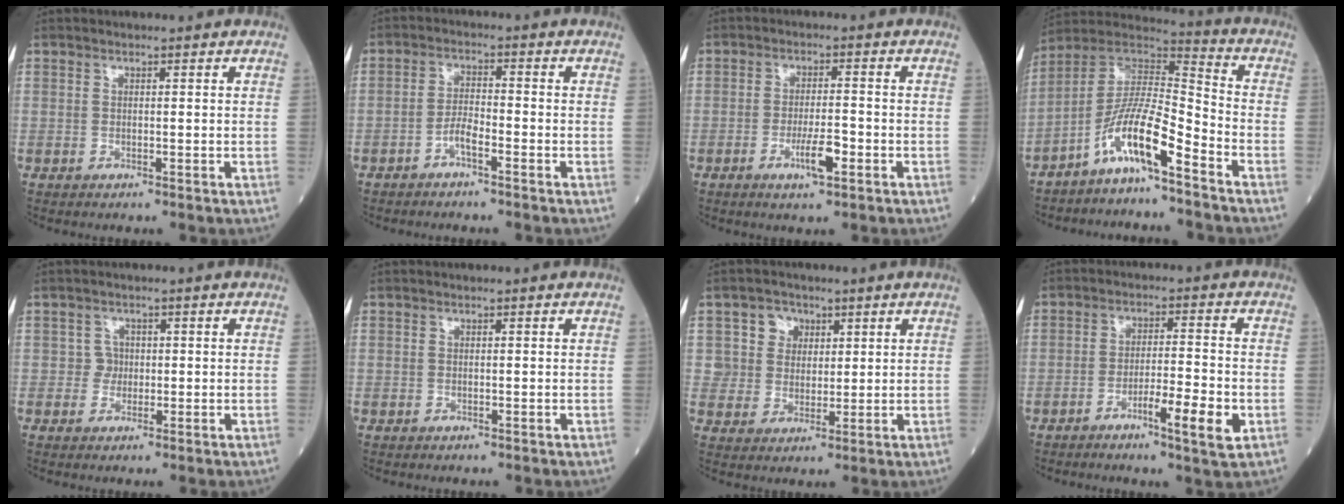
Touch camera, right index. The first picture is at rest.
{"total": 3.0, "force": [-1.9, 0.6, 2.3], "torque": [-0.041, 0.008, -0.037]}
{"total": 4.8, "force": [-2.1, 0.8, 4.3], "torque": [-0.079, -0.002, -0.037]}
{"total": 11.1, "force": [-6.7, 1.2, 8.8], "torque": [-0.170, 0.015, -0.132]}
{"total": 1.7, "force": [0.0, 1.7, 0.1], "torque": [0.007, 0.006, -0.004]}
{"total": 0.0}
{"total": 5.3, "force": [2.2, 4.8, 0.6], "torque": [-0.006, 0.010, 0.042]}
{"total": 7.0, "force": [-3.0, 0.3, 6.3], "torque": [-0.106, -0.003, -0.050]}